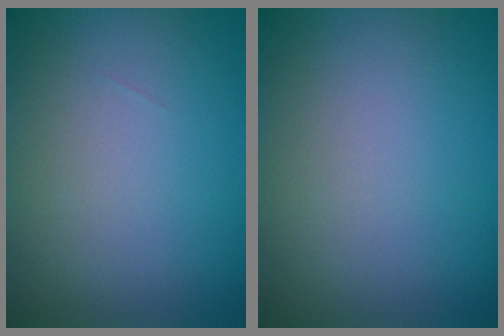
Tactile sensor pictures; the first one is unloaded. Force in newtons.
{"total": 0.0}